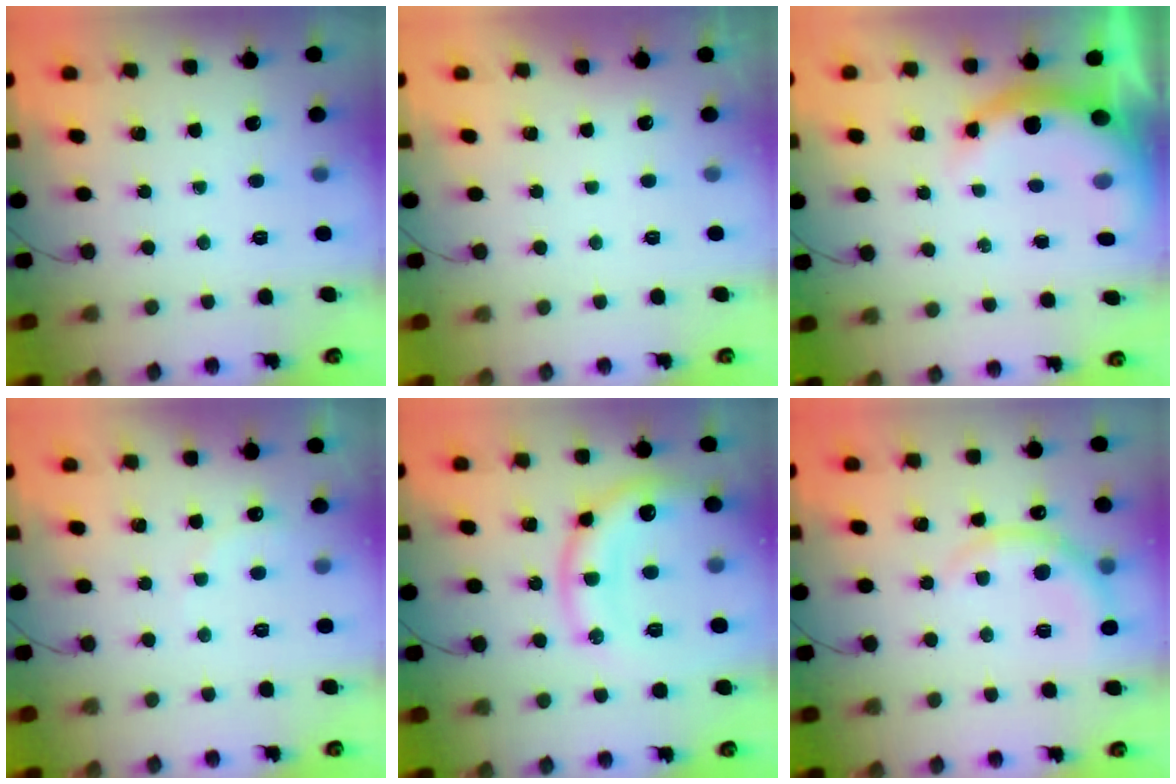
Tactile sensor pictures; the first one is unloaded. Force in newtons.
{"total": 3.0, "press": 3.0, "slide": 0.1}
{"total": 8.2, "press": 8.2, "slide": 0.9}
{"total": 4.9, "press": 4.7, "slide": 1.3}
{"total": 15.3, "press": 15.2, "slide": 1.5}
{"total": 7.2, "press": 7.2, "slide": 0.6}